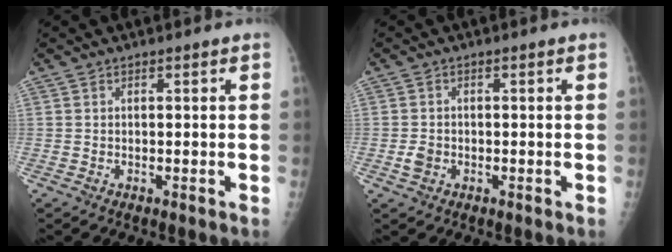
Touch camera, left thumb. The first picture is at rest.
{"total": 2.1, "force": [-0.5, 1.6, 1.2], "torque": [-0.019, 0.005, -0.007]}